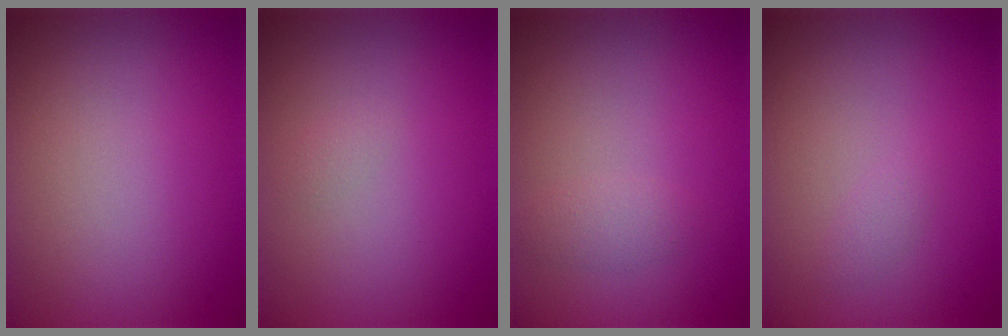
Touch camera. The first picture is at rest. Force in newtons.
{"total": 0.5, "press": 0.5, "slide": 0.0}
{"total": 1.1, "press": 1.1, "slide": 0.0}
{"total": 0.7, "press": 0.7, "slide": 0.0}